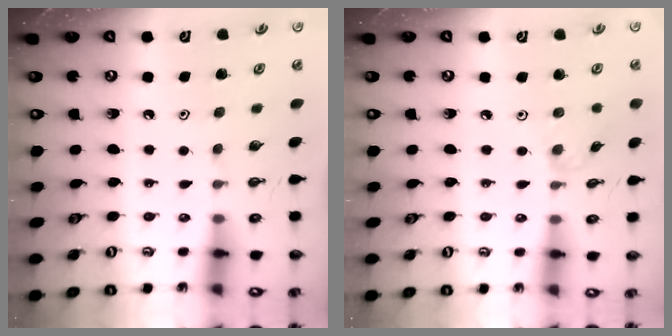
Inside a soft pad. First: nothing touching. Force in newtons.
{"total": 2.2, "press": 2.2, "slide": 0.4}